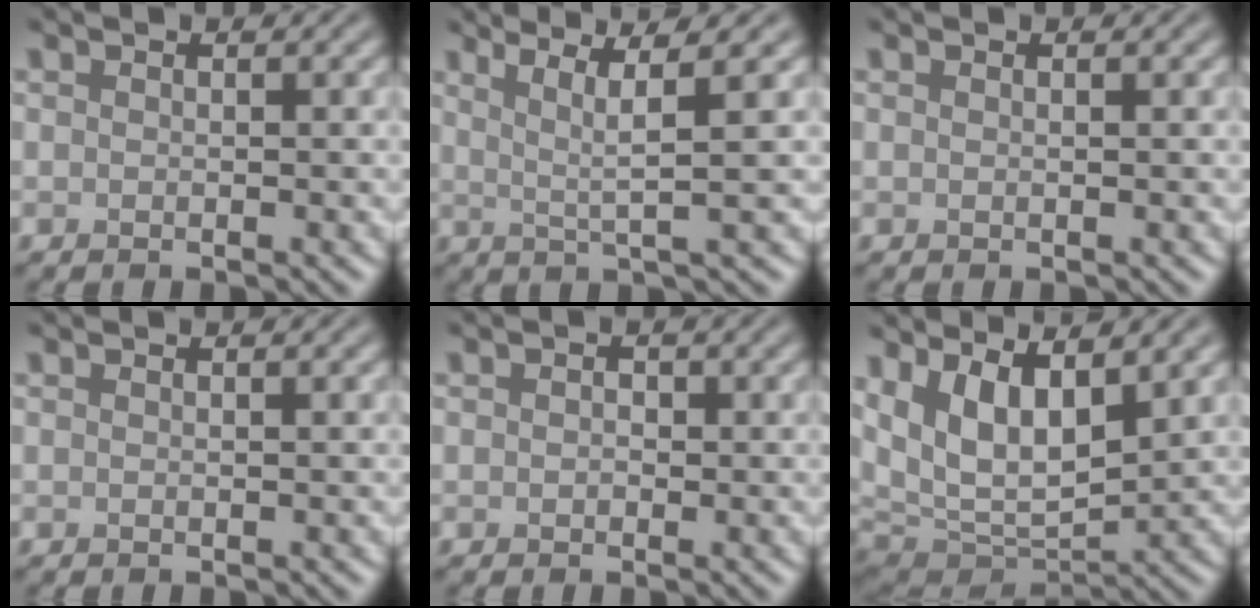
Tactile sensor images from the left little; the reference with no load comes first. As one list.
[{"total": 3.7, "force": [1.7, 0.3, 3.2], "torque": [-0.057, 0.002, 0.034]}, {"total": 0.0}, {"total": 0.0}, {"total": 0.8, "force": [0.0, 0.7, 0.5], "torque": [-0.006, -0.001, -0.002]}, {"total": 9.5, "force": [3.5, 4.6, 7.6], "torque": [-0.142, -0.009, 0.061]}]